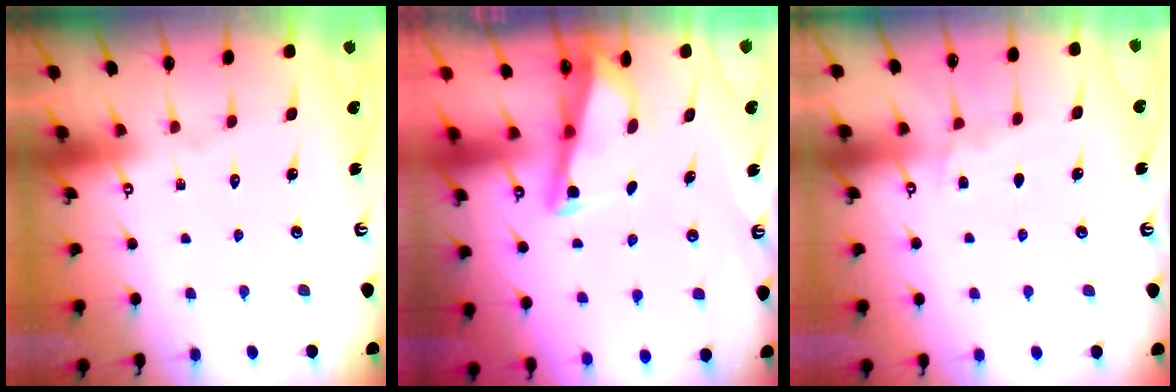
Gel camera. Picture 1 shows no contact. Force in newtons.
{"total": 2.7, "press": 2.7, "slide": 0.4}
{"total": 5.5, "press": 5.4, "slide": 0.6}